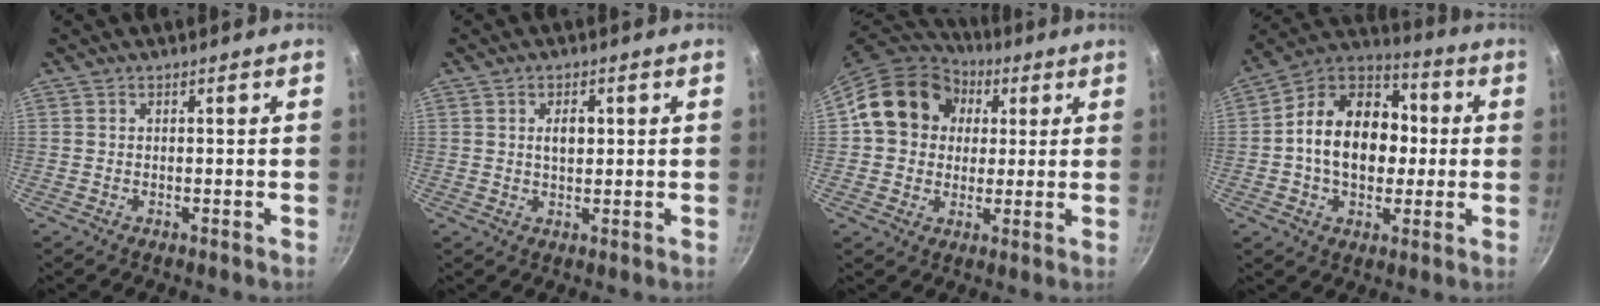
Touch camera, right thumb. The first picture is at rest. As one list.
[{"total": 3.8, "force": [0.8, 2.2, 3.0], "torque": [-0.038, 0.001, 0.013]}, {"total": 15.9, "force": [3.7, 13.4, 7.7], "torque": [-0.104, 0.018, 0.051]}, {"total": 18.6, "force": [-0.1, 13.5, 12.7], "torque": [-0.171, 0.035, -0.019]}]